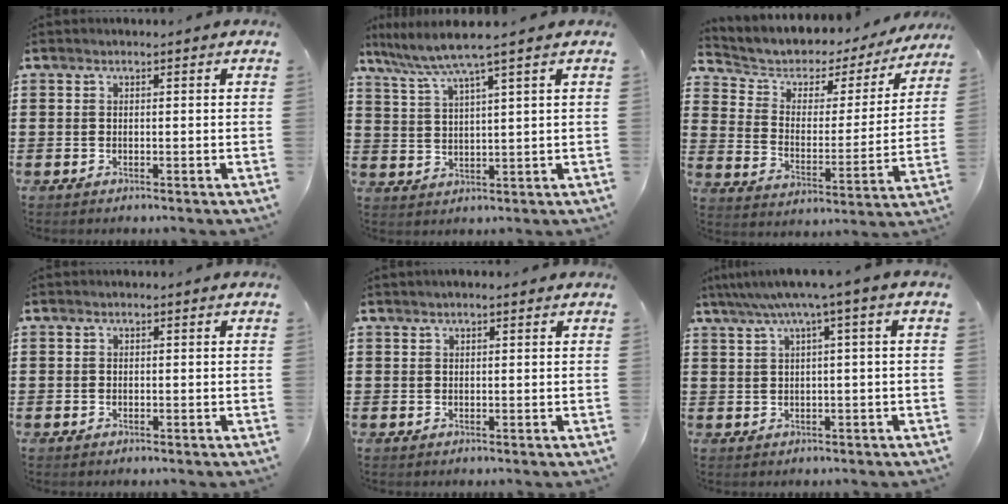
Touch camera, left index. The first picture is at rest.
{"total": 4.8, "force": [3.5, -0.7, 3.2], "torque": [-0.076, -0.018, 0.055]}
{"total": 3.9, "force": [2.5, 2.8, 1.1], "torque": [-0.046, -0.021, 0.034]}
{"total": 0.0}
{"total": 0.8, "force": [0.6, 0.1, 0.5], "torque": [-0.010, 0.002, 0.010]}
{"total": 4.2, "force": [1.2, -0.6, 4.0], "torque": [-0.078, -0.007, 0.014]}